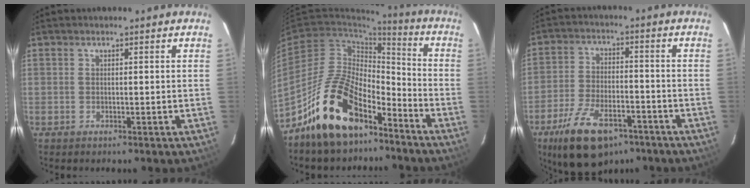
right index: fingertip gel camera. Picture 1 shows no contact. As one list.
[{"total": 18.0, "force": [-12.1, 8.7, 10.1], "torque": [-0.194, 0.026, -0.202]}, {"total": 15.1, "force": [-9.5, 7.2, 9.2], "torque": [-0.196, -0.018, -0.162]}]